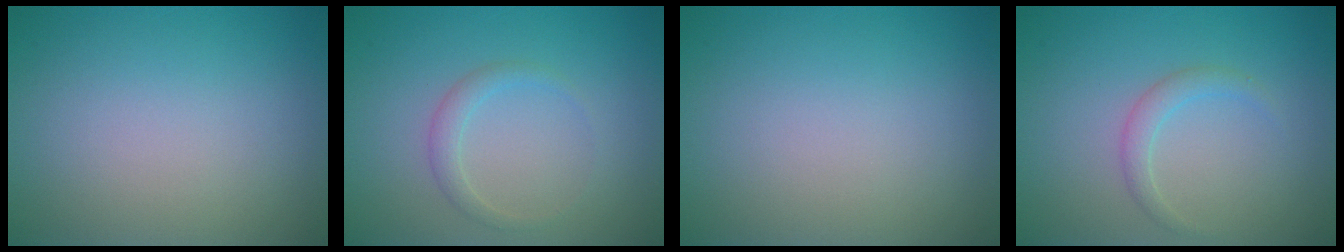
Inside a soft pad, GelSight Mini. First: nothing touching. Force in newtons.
{"total": 1.4, "press": 1.4, "slide": 0.0}
{"total": 0.0}
{"total": 1.4, "press": 1.4, "slide": 0.0}